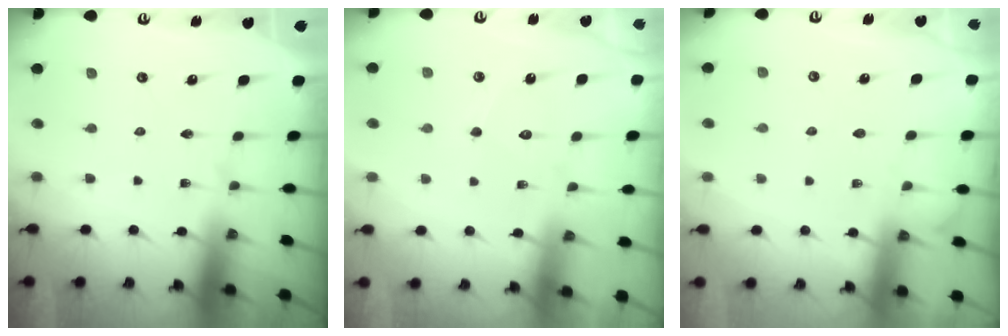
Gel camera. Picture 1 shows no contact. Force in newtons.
{"total": 4.8, "press": 4.8, "slide": 0.3}
{"total": 3.8, "press": 3.8, "slide": 0.6}